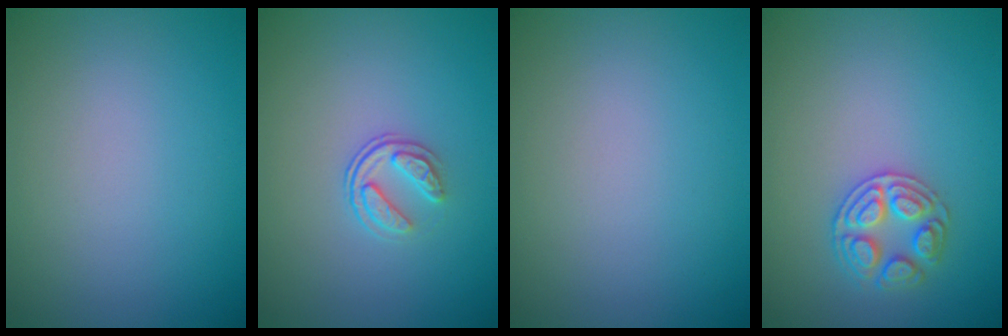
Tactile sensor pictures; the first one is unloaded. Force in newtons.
{"total": 1.9, "press": 1.3, "slide": 1.4}
{"total": 0.0}
{"total": 2.6, "press": 2.6, "slide": 0.2}